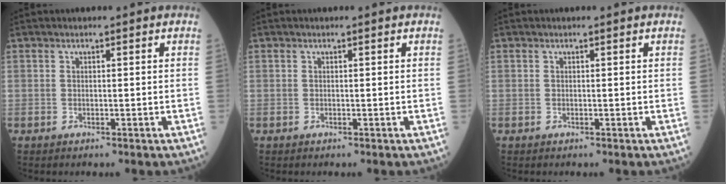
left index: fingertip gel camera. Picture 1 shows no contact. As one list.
[{"total": 0.0}, {"total": 0.0}]